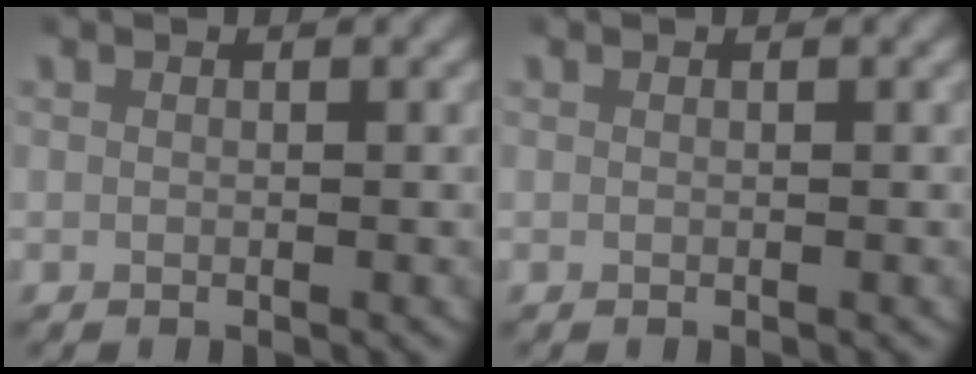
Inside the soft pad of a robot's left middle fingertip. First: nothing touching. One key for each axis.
{"total": 0.0}